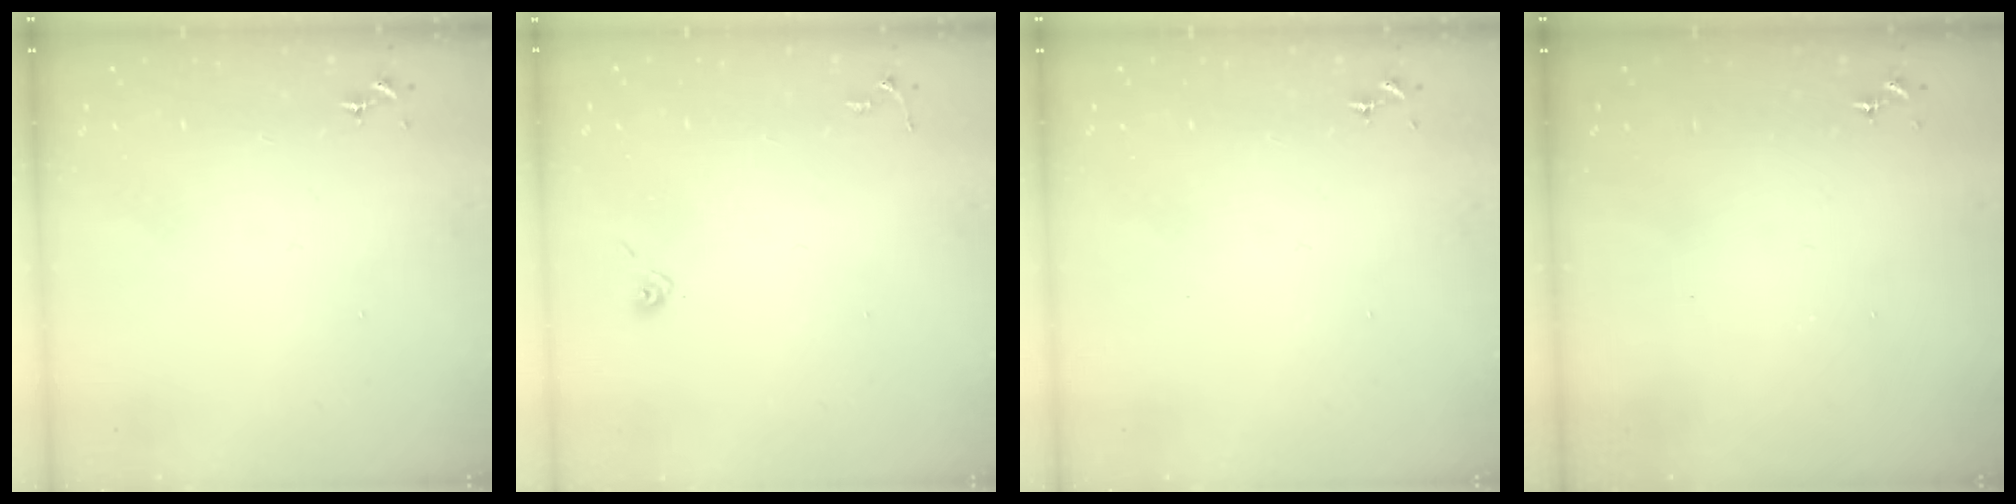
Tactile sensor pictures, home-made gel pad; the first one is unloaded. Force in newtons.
{"total": 4.8, "press": 4.8, "slide": 0.4}
{"total": 0.0}
{"total": 0.0}